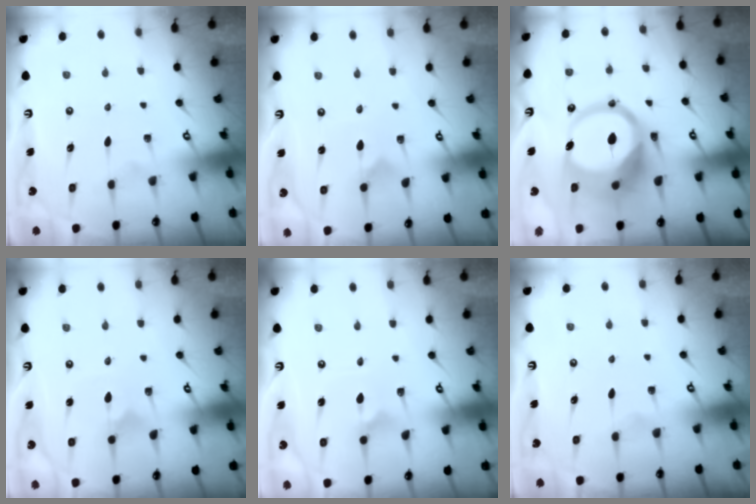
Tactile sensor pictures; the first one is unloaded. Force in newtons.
{"total": 0.0}
{"total": 16.6, "press": 16.5, "slide": 1.9}
{"total": 1.3, "press": 1.3, "slide": 0.1}
{"total": 1.7, "press": 1.7, "slide": 0.3}
{"total": 0.0}